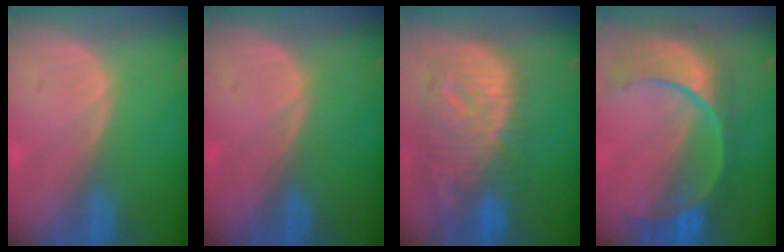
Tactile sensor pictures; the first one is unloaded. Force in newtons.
{"total": 0.0}
{"total": 12.5, "press": 10.8, "slide": 6.3}
{"total": 11.2, "press": 9.4, "slide": 6.1}